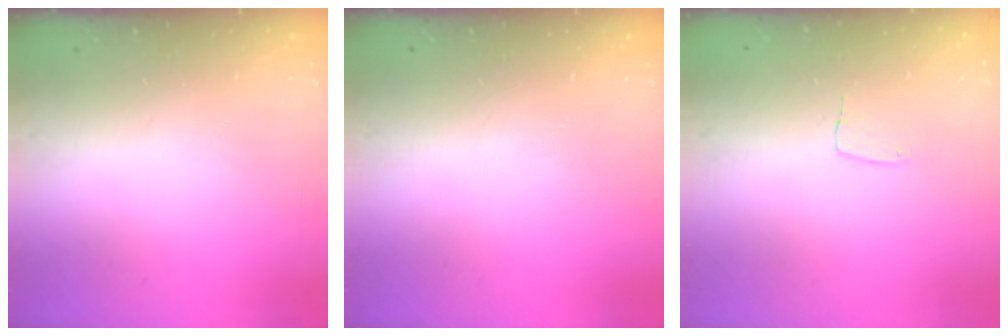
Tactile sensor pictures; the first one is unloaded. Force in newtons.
{"total": 0.0}
{"total": 3.7, "press": 3.7, "slide": 0.1}